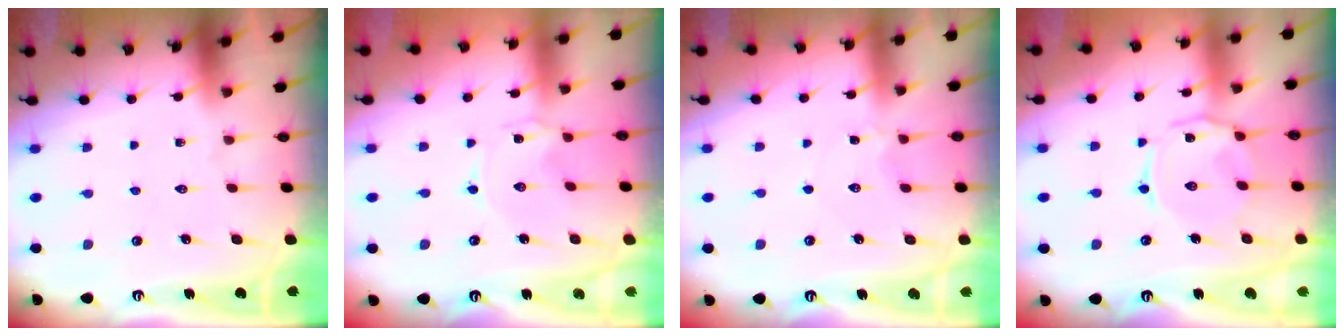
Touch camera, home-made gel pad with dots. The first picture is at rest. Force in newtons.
{"total": 0.0}
{"total": 2.8, "press": 2.8, "slide": 0.3}
{"total": 5.6, "press": 5.6, "slide": 0.6}